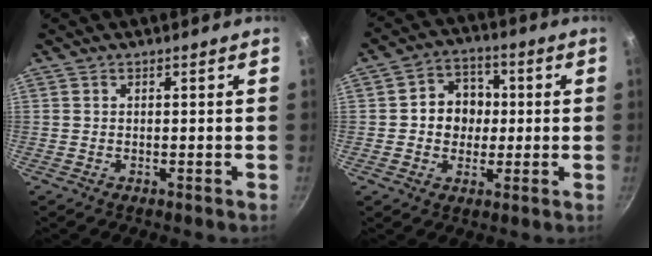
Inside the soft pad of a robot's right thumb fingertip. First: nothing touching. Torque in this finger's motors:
{"motor_torque": [-0.41, 0.66, 0.18, 0.01, 0.03]}